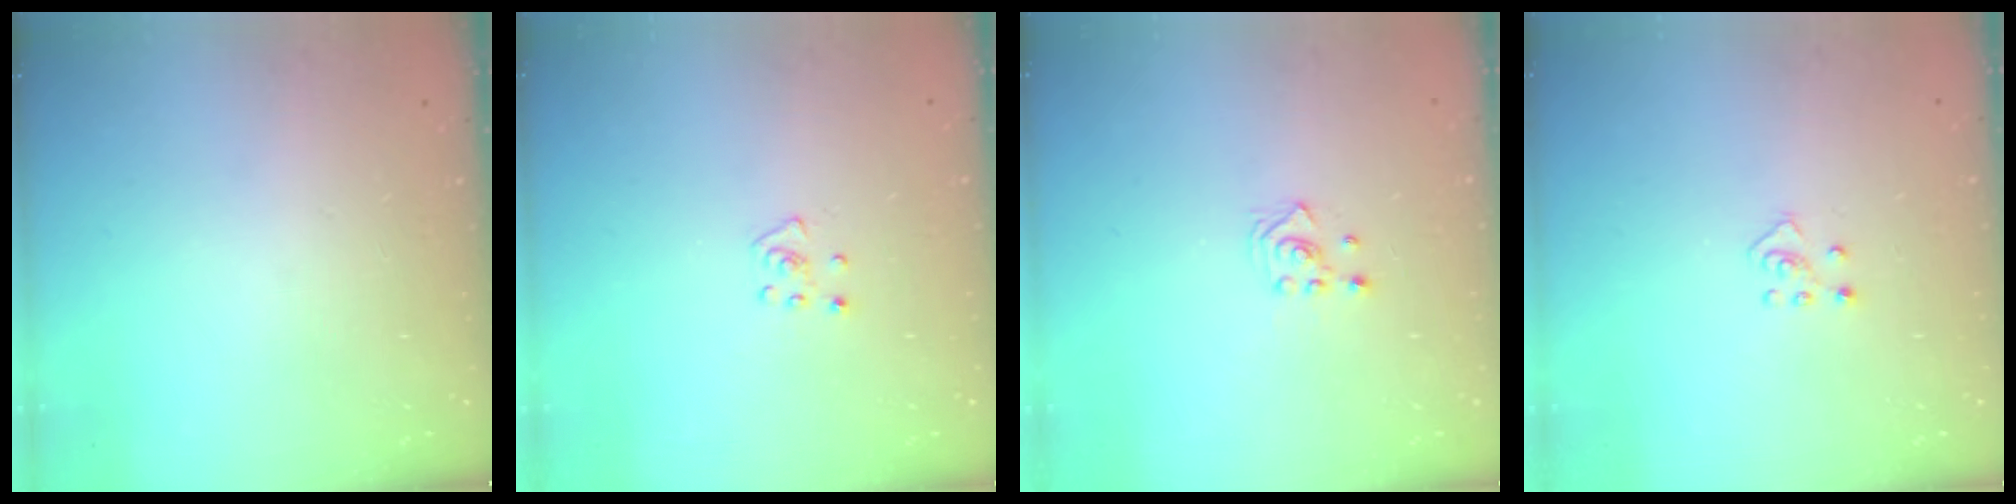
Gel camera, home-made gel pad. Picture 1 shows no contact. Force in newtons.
{"total": 4.3, "press": 4.2, "slide": 0.4}
{"total": 2.6, "press": 2.4, "slide": 0.9}
{"total": 4.6, "press": 4.6, "slide": 0.3}